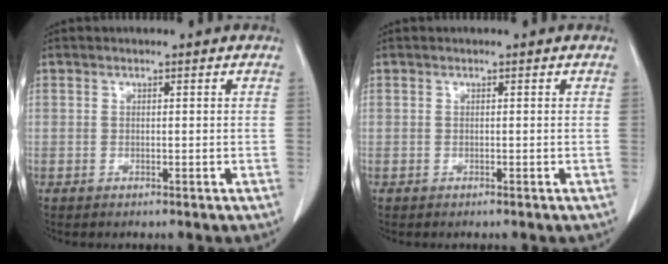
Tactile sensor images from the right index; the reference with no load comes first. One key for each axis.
{"total": 0.0}